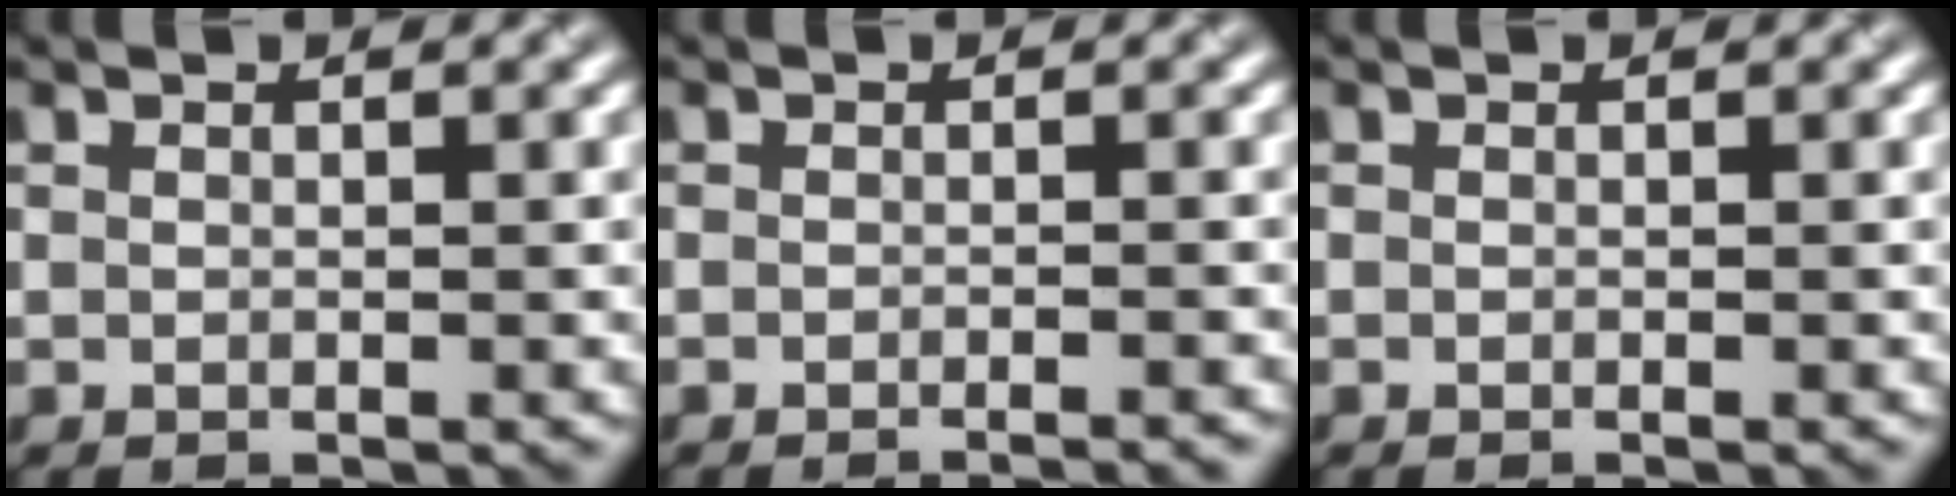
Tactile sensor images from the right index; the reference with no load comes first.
{"total": 1.9, "force": [-1.5, 0.3, 1.1], "torque": [-0.005, 0.001, -0.027]}
{"total": 0.0}